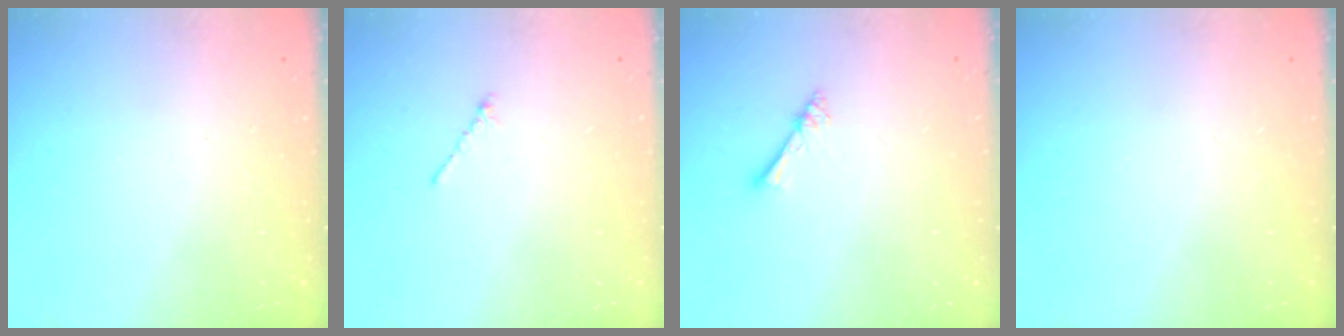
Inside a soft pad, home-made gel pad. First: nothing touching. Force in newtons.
{"total": 0.8, "press": 0.7, "slide": 0.4}
{"total": 2.7, "press": 2.7, "slide": 0.2}
{"total": 0.0}